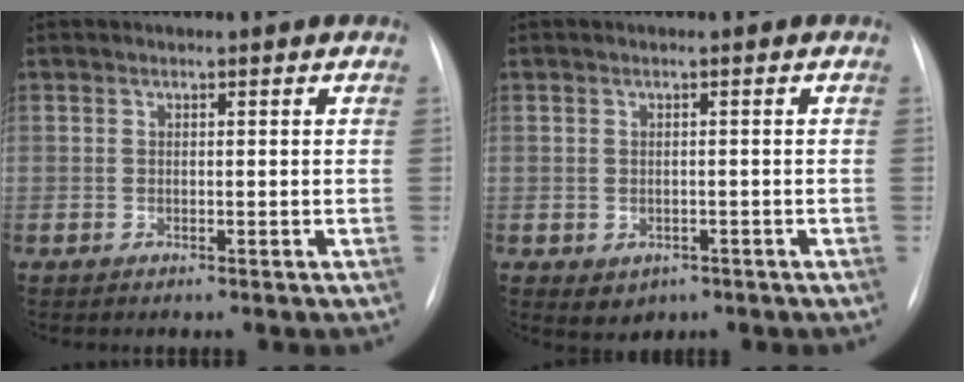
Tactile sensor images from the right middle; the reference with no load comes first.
{"total": 2.6, "force": [-1.1, 2.1, 1.1], "torque": [-0.012, 0.001, -0.003]}